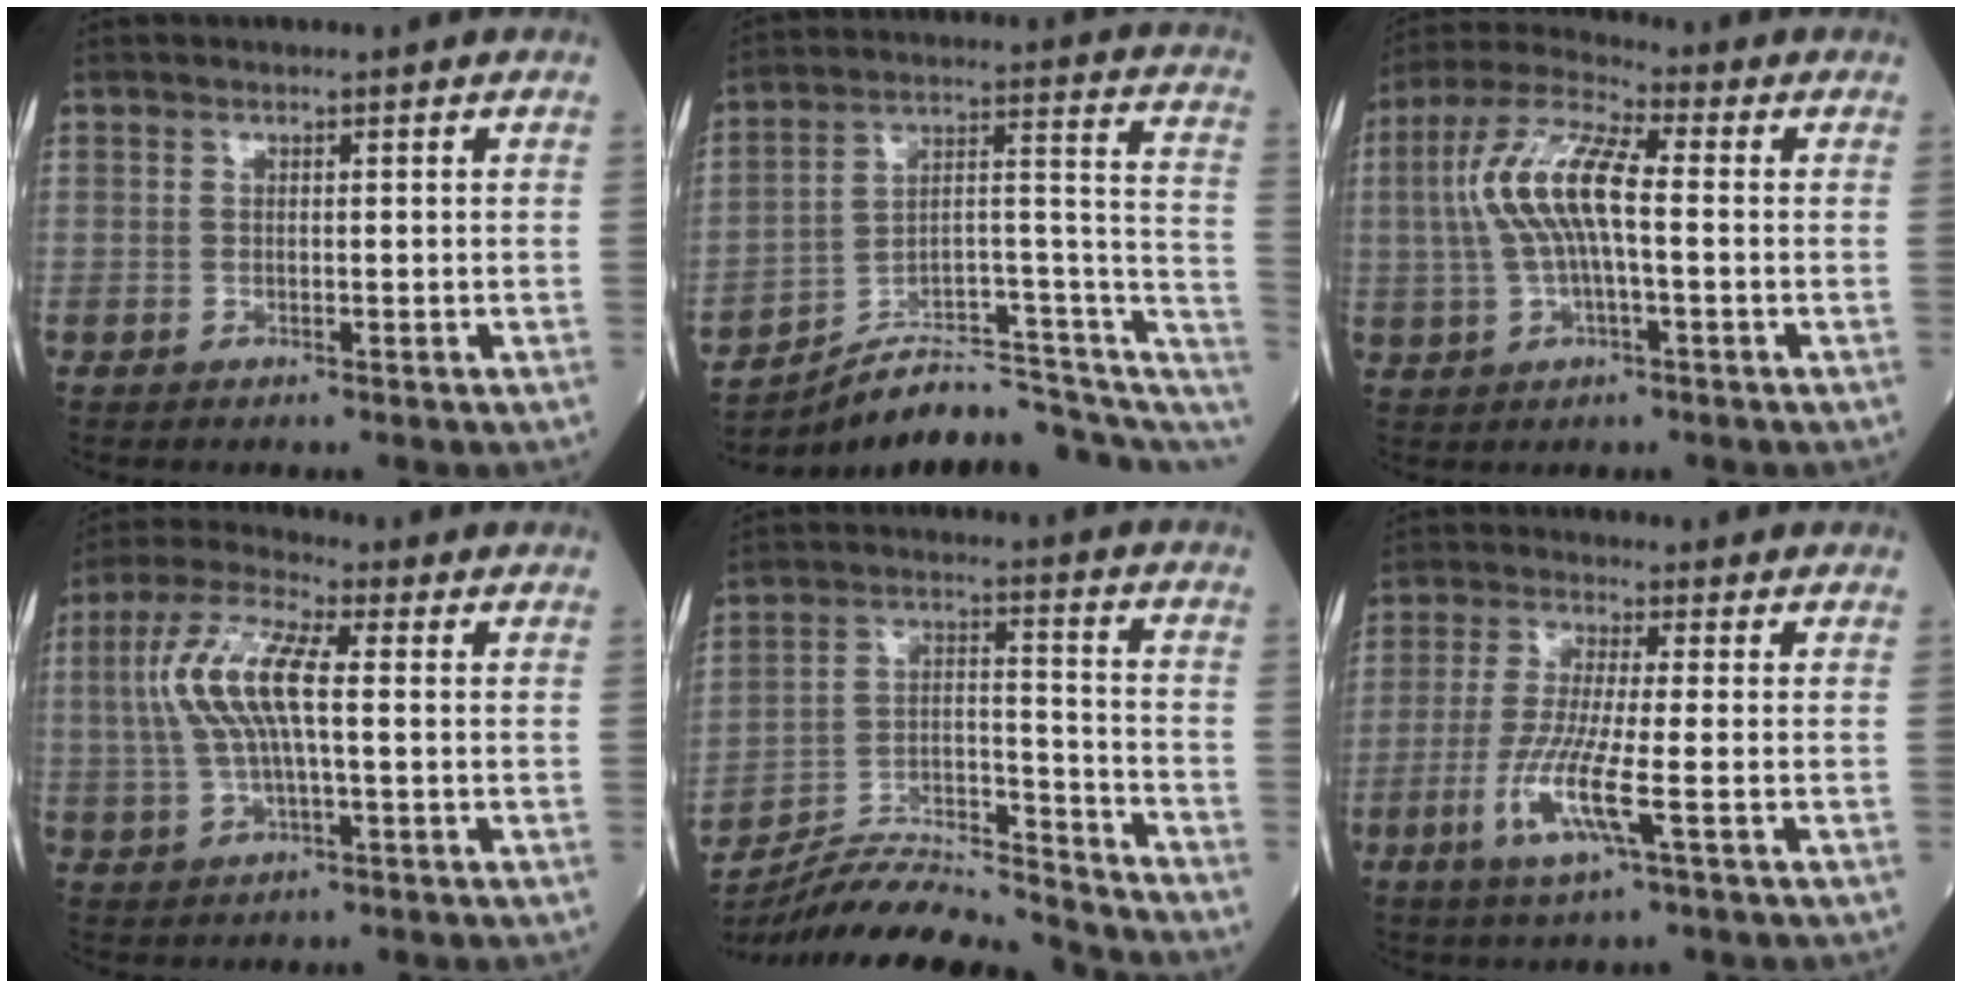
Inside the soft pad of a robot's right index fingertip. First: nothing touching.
{"total": 16.9, "force": [-13.9, 4.9, 8.3], "torque": [-0.082, 0.080, -0.203]}
{"total": 11.0, "force": [0.4, 2.9, 10.6], "torque": [-0.229, 0.023, 0.003]}
{"total": 10.1, "force": [0.9, 2.4, 9.7], "torque": [-0.214, 0.019, 0.015]}
{"total": 18.5, "force": [-17.8, 0.7, 4.8], "torque": [-0.087, 0.032, -0.301]}
{"total": 8.6, "force": [-2.8, 0.1, 8.2], "torque": [-0.169, -0.018, -0.060]}